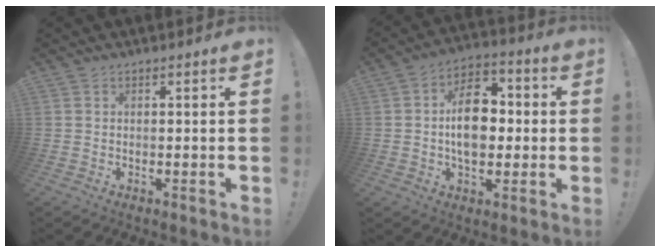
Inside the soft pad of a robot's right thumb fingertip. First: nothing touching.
{"total": 15.2, "force": [-0.4, 10.2, 11.3], "torque": [-0.179, 0.018, -0.006]}